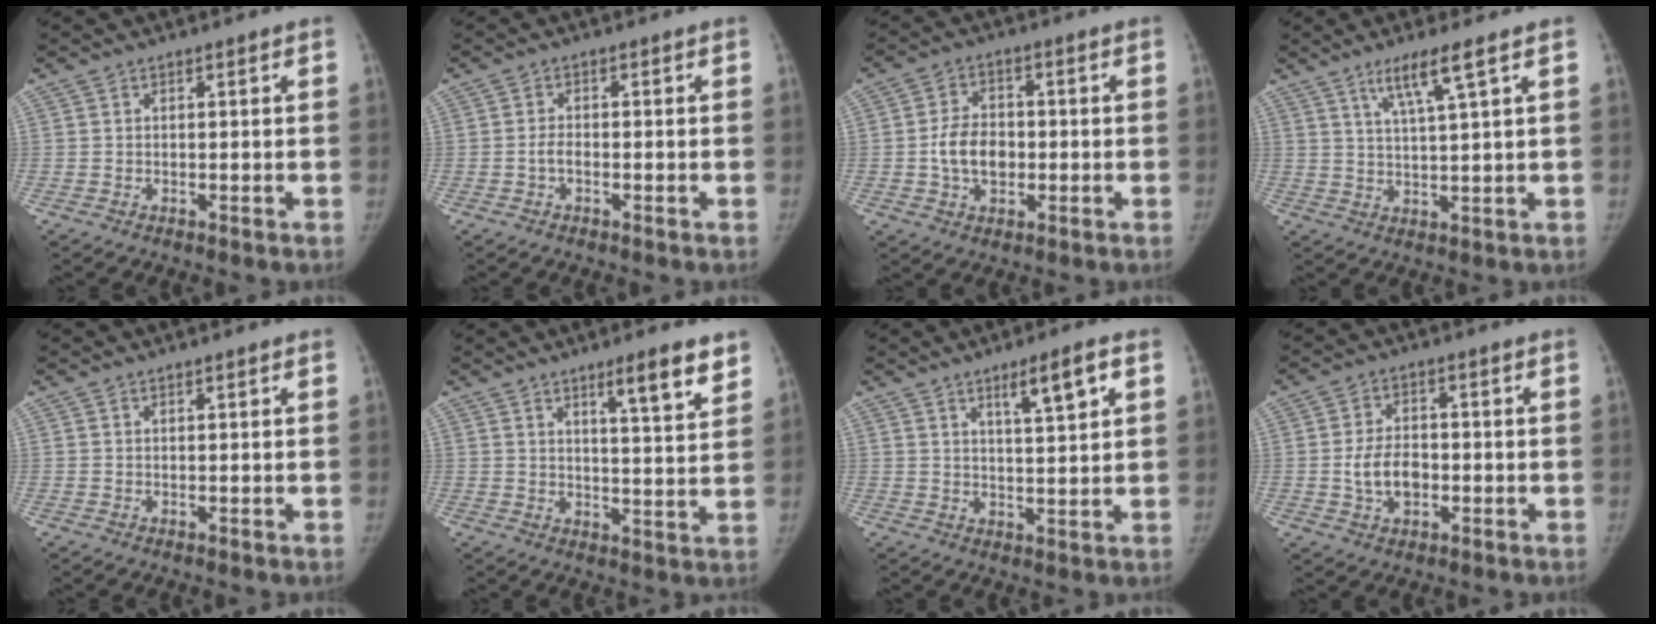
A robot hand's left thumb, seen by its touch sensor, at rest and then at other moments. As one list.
[{"total": 1.7, "force": [-0.8, 0.9, 1.2], "torque": [-0.021, 0.009, -0.016]}, {"total": 7.7, "force": [-1.1, 5.5, 5.2], "torque": [-0.071, 0.013, -0.022]}, {"total": 6.2, "force": [3.5, -0.3, 5.1], "torque": [-0.101, -0.021, 0.072]}, {"total": 0.0}, {"total": 8.6, "force": [5.6, 1.2, 6.4], "torque": [-0.083, -0.036, 0.082]}, {"total": 6.7, "force": [3.3, 0.9, 5.8], "torque": [-0.091, -0.015, 0.057]}, {"total": 6.8, "force": [-1.4, 4.5, 4.8], "torque": [-0.074, 0.012, -0.024]}]